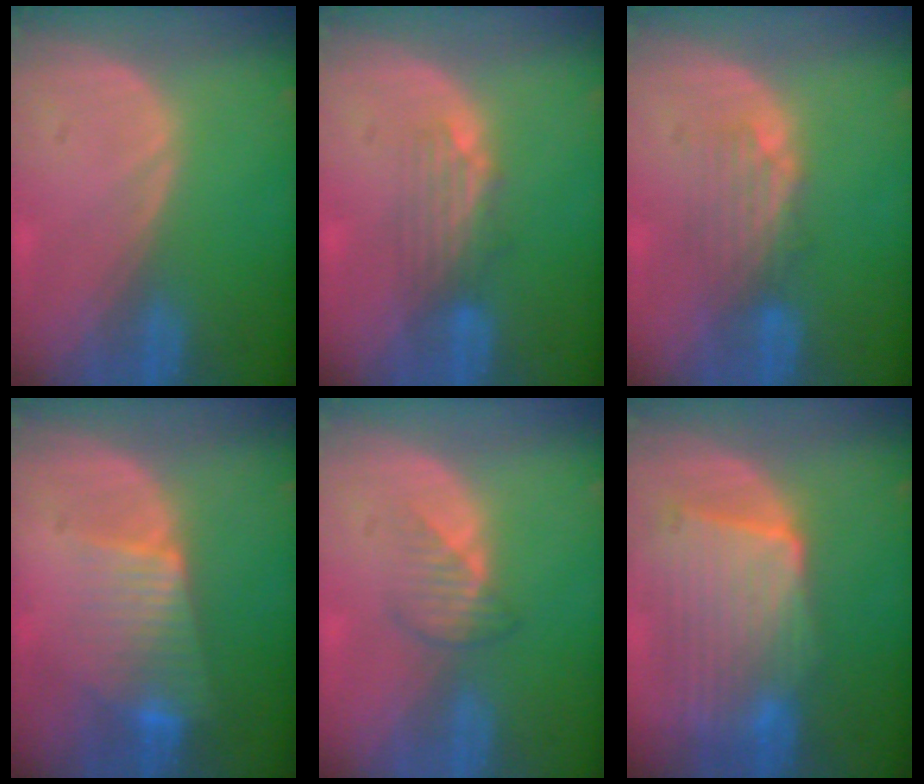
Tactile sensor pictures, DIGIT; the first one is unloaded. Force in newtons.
{"total": 3.4, "press": 3.3, "slide": 0.9}
{"total": 4.4, "press": 3.8, "slide": 2.2}
{"total": 7.0, "press": 6.3, "slide": 3.1}
{"total": 2.7, "press": 2.6, "slide": 0.5}
{"total": 10.1, "press": 9.0, "slide": 4.5}